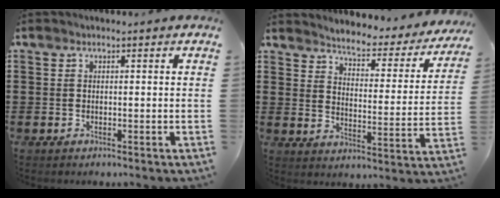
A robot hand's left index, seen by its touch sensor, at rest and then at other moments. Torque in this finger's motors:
{"motor_torque": [1.50, -0.64, 0.27, 0.08]}